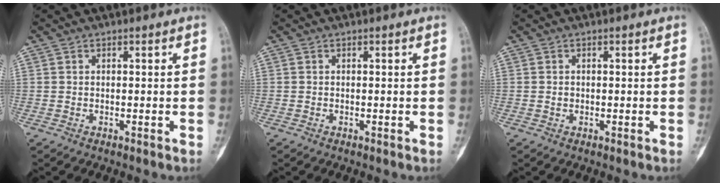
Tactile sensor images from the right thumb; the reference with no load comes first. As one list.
[{"total": 0.0}, {"total": 0.6, "force": [-0.1, 0.5, 0.3], "torque": [-0.001, 0.003, -0.001]}]